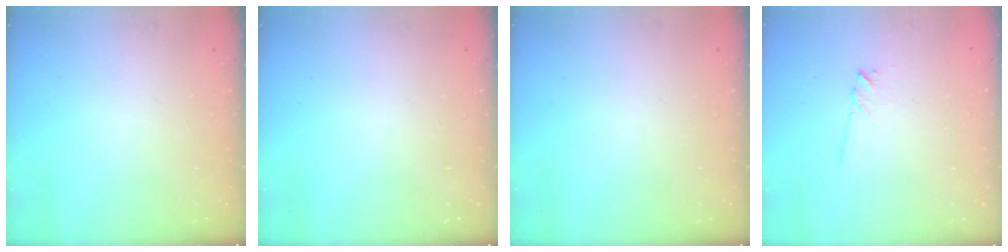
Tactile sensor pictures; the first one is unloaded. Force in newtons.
{"total": 0.0}
{"total": 0.0}
{"total": 3.2, "press": 3.2, "slide": 0.3}